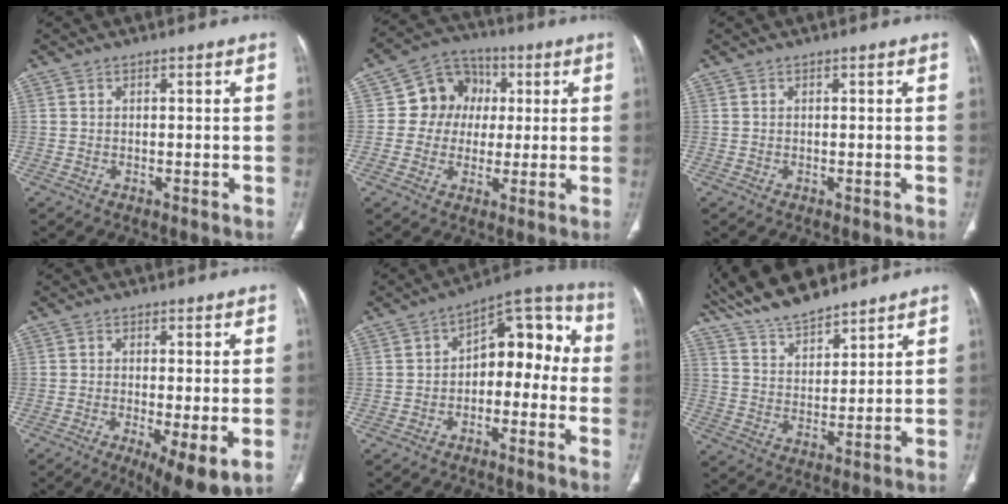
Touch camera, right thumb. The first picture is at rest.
{"total": 10.1, "force": [1.1, 9.2, 3.9], "torque": [-0.015, 0.013, 0.010]}
{"total": 0.0}
{"total": 9.3, "force": [-3.0, 2.5, 8.4], "torque": [-0.132, -0.019, -0.044]}
{"total": 12.1, "force": [-1.4, 7.6, 9.2], "torque": [-0.079, 0.057, -0.034]}
{"total": 13.6, "force": [12.2, 3.4, 5.1], "torque": [-0.074, -0.047, 0.227]}